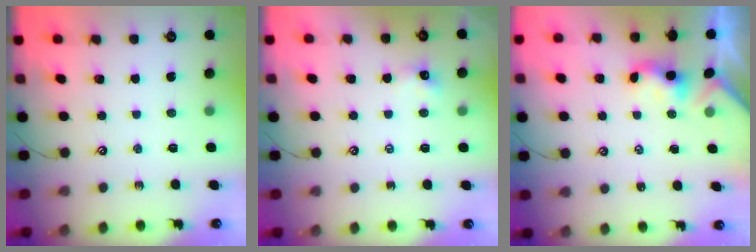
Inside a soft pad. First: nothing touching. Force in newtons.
{"total": 1.7, "press": 1.7, "slide": 0.4}
{"total": 1.1, "press": 1.0, "slide": 0.3}